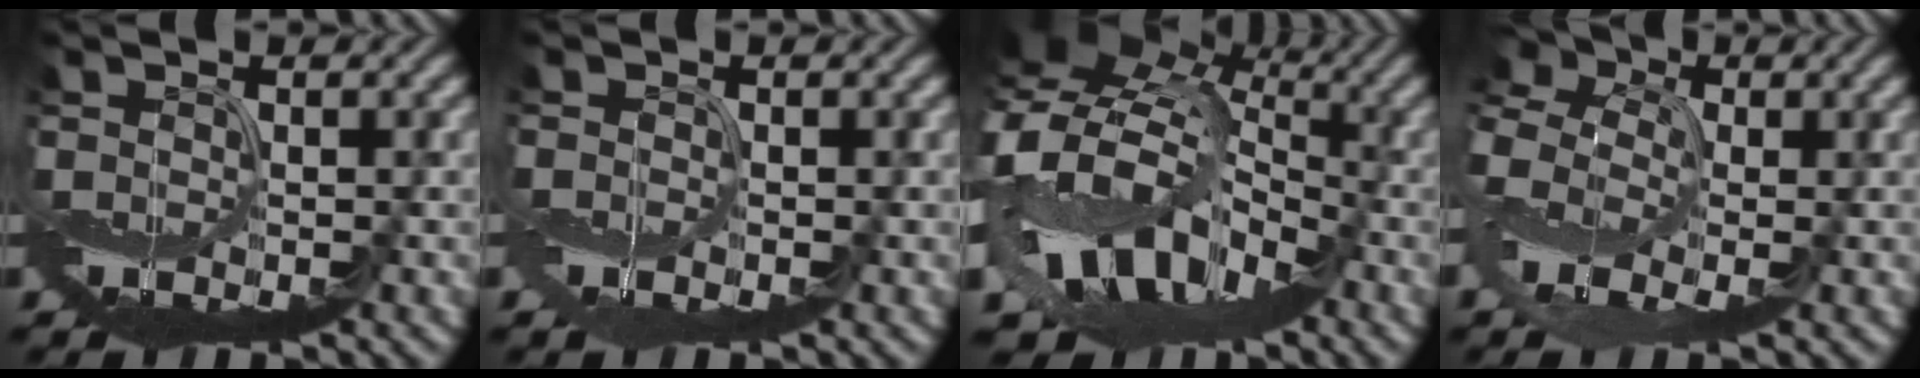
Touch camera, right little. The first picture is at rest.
{"total": 0.8, "force": [-0.4, 0.6, 0.4], "torque": [-0.010, -0.004, -0.010]}
{"total": 14.9, "force": [-2.7, 11.0, 9.7], "torque": [-0.189, -0.009, -0.051]}
{"total": 8.6, "force": [-0.3, 6.1, 6.1], "torque": [-0.161, 0.002, -0.014]}